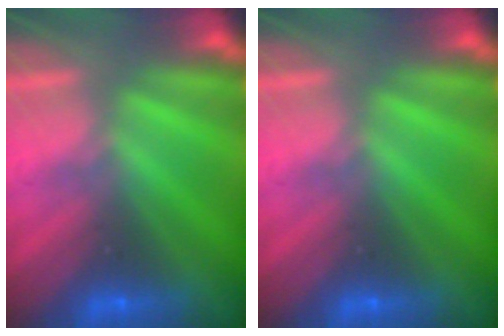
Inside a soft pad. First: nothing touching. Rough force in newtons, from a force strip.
{"total": 0.0}